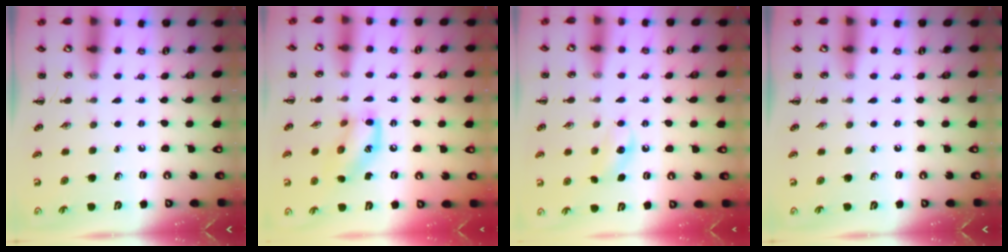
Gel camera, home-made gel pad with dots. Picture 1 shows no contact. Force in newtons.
{"total": 11.7, "press": 11.7, "slide": 0.8}
{"total": 8.6, "press": 8.3, "slide": 1.9}
{"total": 0.0}